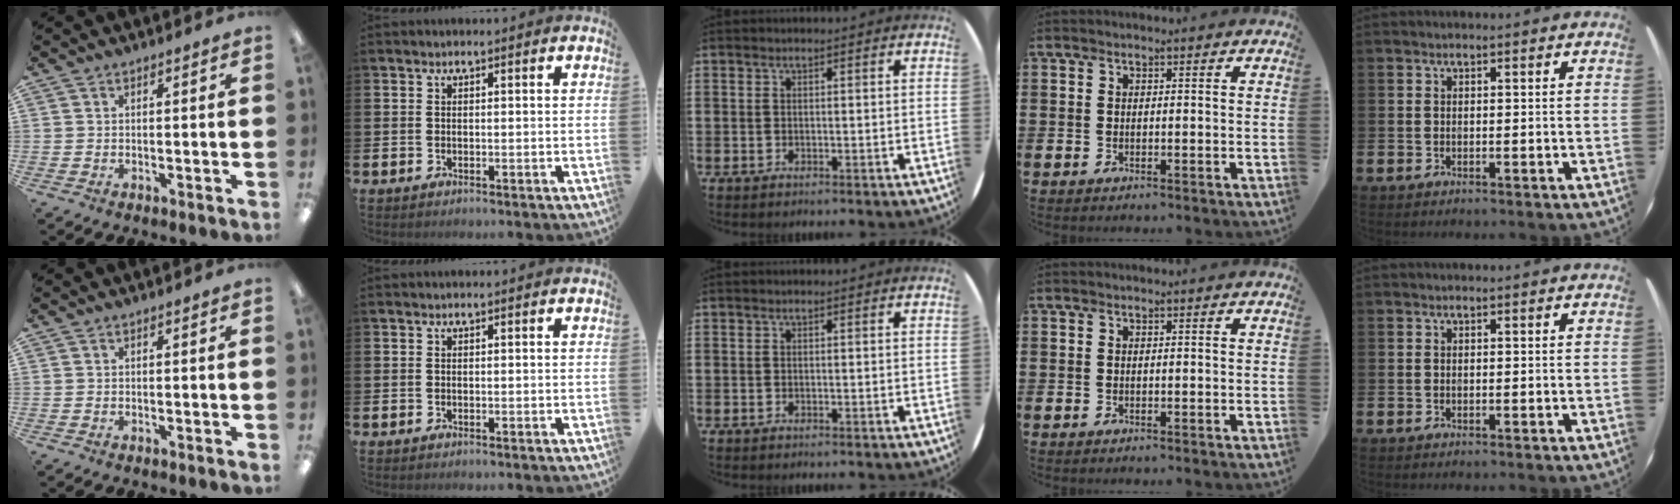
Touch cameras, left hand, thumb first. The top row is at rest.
{}